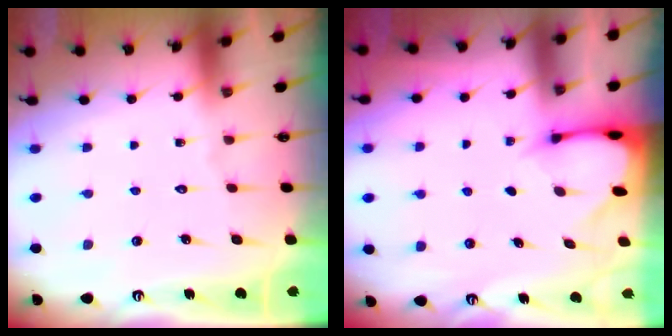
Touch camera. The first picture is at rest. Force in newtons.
{"total": 2.5, "press": 2.5, "slide": 0.1}